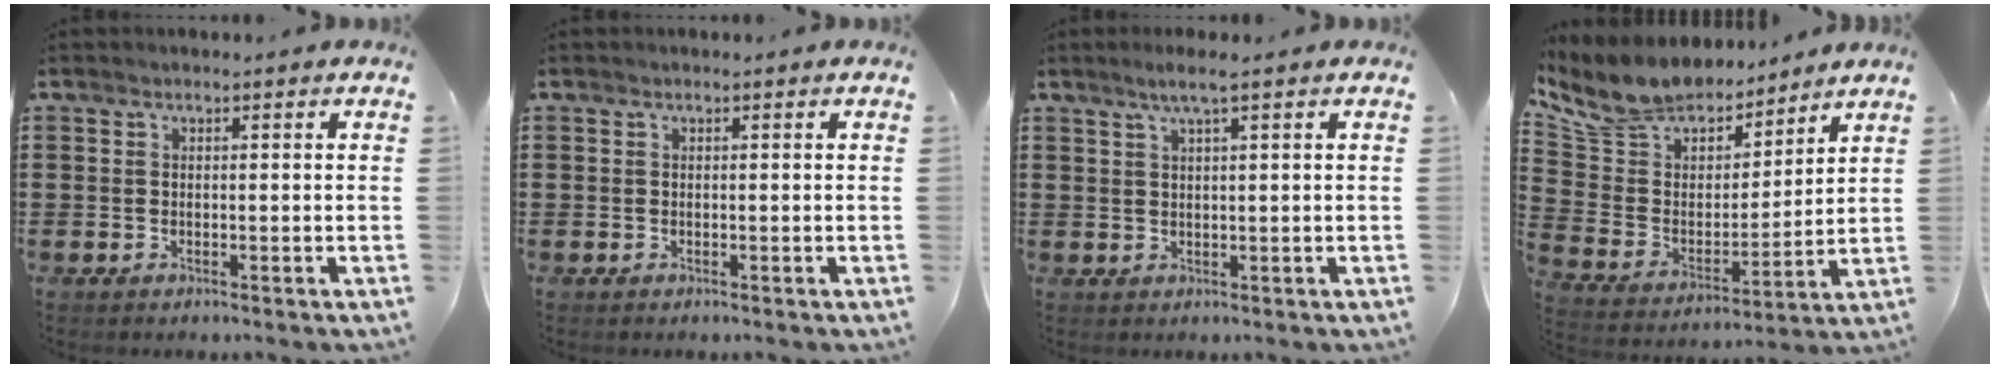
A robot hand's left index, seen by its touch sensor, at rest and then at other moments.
{"total": 0.0}
{"total": 2.3, "force": [1.3, -0.1, 1.9], "torque": [-0.039, 0.000, 0.023]}
{"total": 9.1, "force": [8.4, 3.5, 0.9], "torque": [-0.073, -0.059, 0.153]}